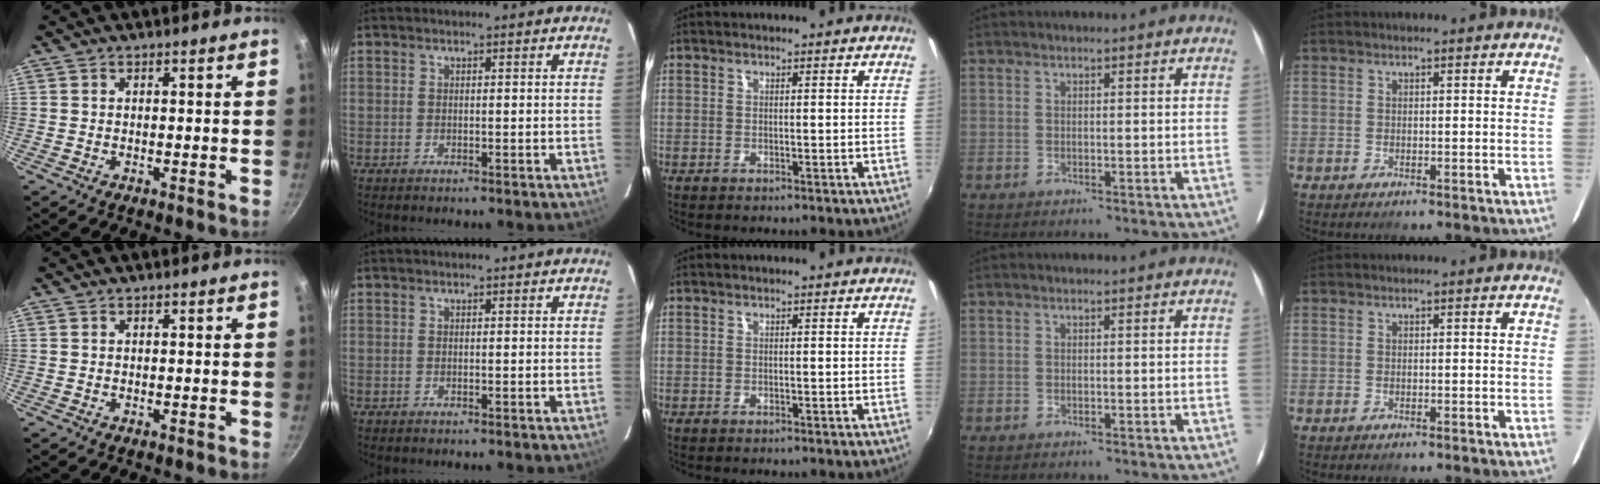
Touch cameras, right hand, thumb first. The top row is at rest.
{}